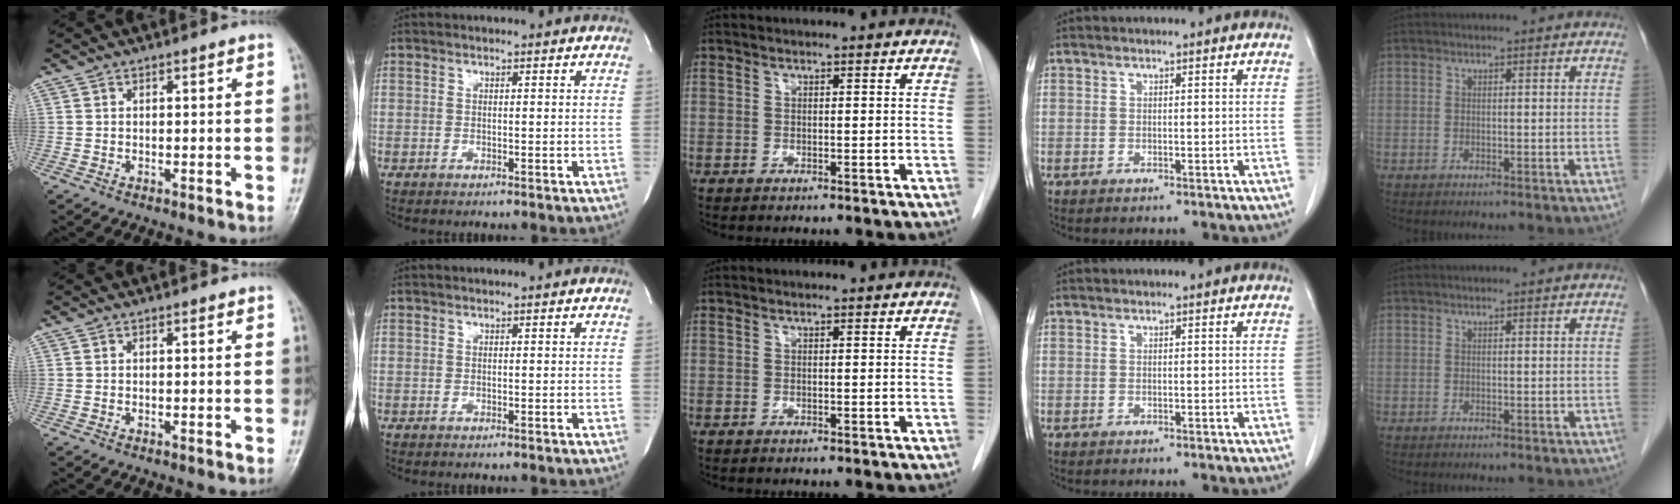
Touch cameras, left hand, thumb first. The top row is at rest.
{}